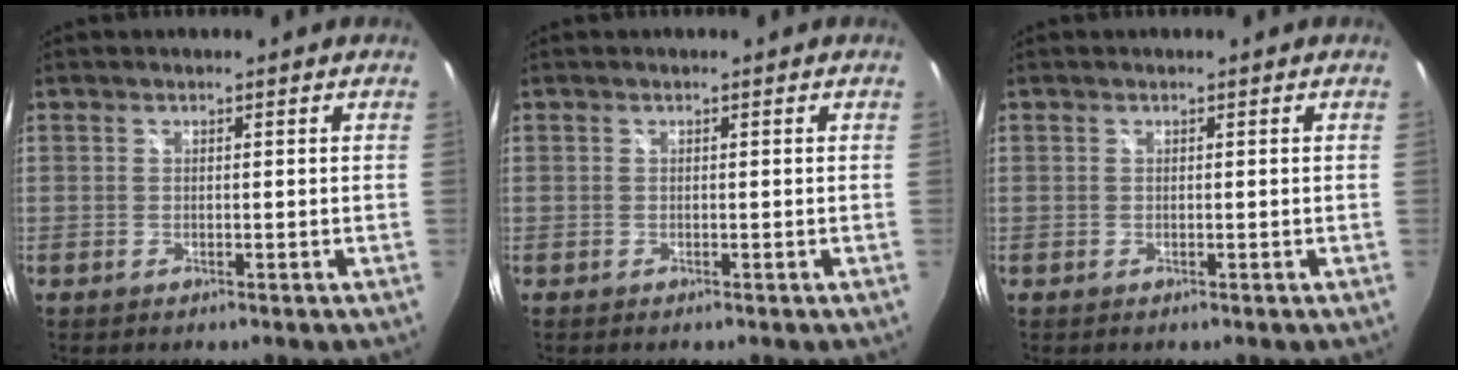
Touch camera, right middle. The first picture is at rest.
{"total": 0.0}
{"total": 0.0}